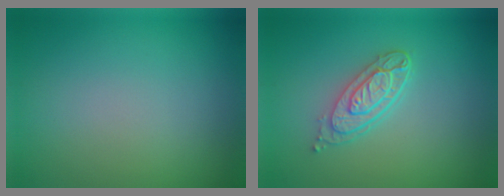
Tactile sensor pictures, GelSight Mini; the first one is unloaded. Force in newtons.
{"total": 3.8, "press": 3.0, "slide": 2.3}